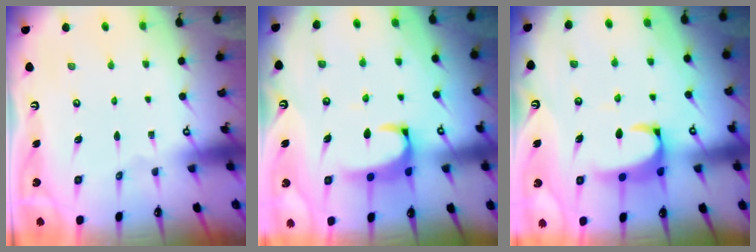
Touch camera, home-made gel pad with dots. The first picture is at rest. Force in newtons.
{"total": 2.1, "press": 1.9, "slide": 1.0}
{"total": 2.2, "press": 2.0, "slide": 0.9}